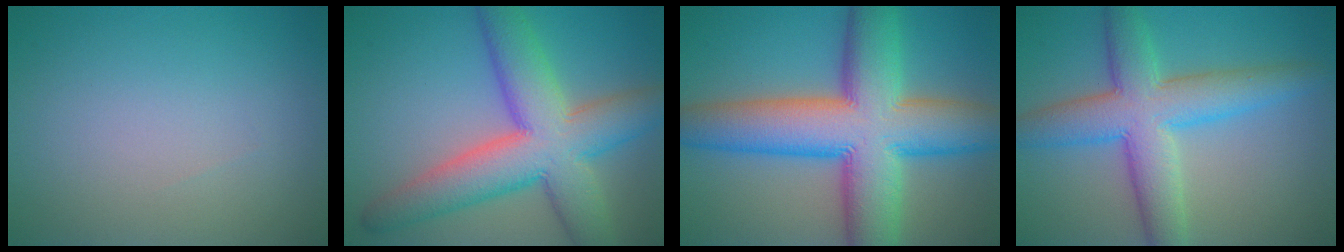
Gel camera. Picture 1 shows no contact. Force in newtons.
{"total": 10.2, "press": 10.2, "slide": 0.6}
{"total": 14.2, "press": 14.2, "slide": 0.4}
{"total": 7.8, "press": 7.8, "slide": 0.2}